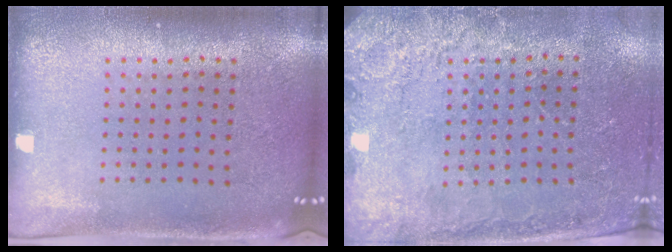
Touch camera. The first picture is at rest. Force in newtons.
{"total": 2.4, "press": 2.4, "slide": 0.6}